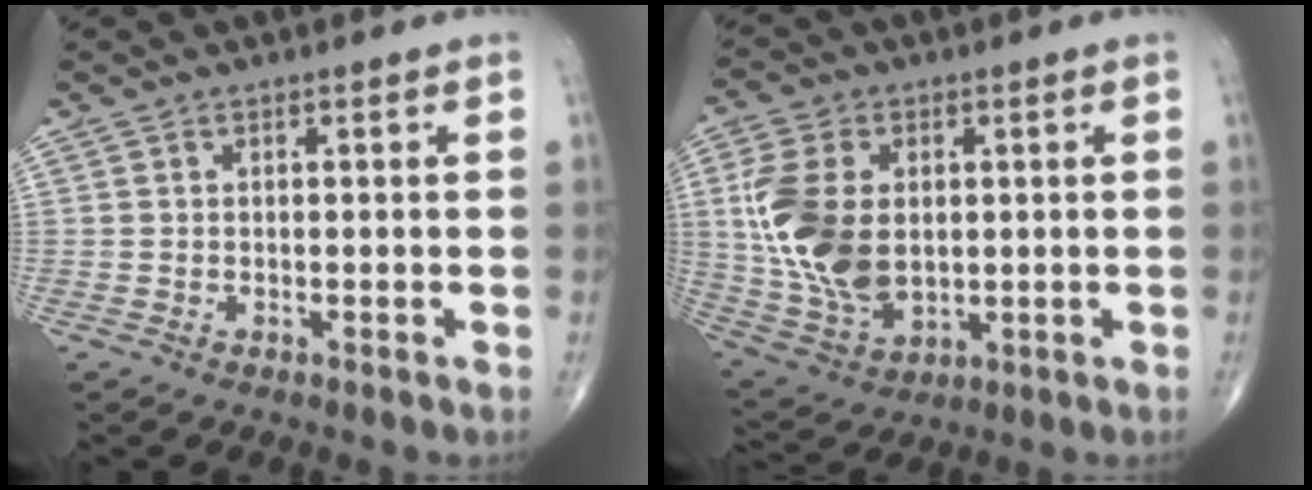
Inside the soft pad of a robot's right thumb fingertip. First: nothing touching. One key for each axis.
{"total": 16.0, "fx": 1.6, "fy": 10.5, "fz": 12.0, "tx": -0.238, "ty": -0.011, "tz": 0.041}